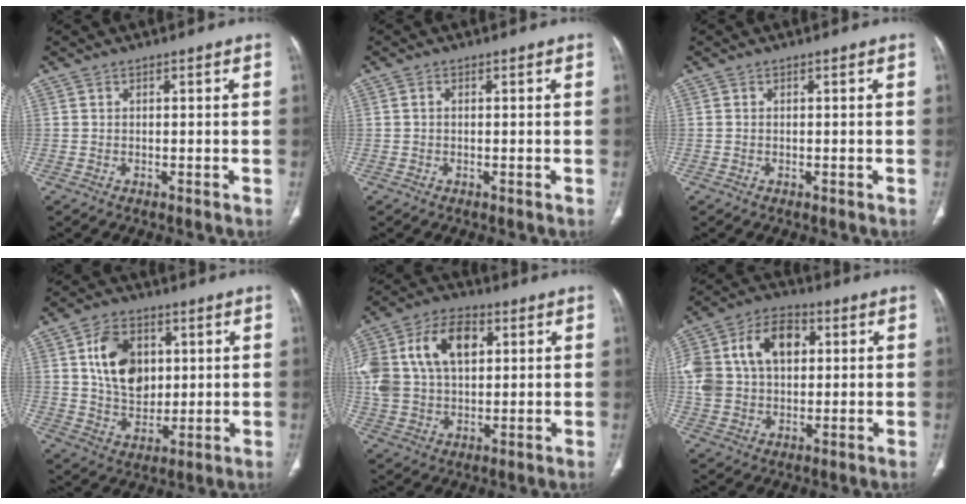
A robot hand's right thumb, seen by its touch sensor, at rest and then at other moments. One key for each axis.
{"total": 0.5, "fx": 0.0, "fy": 0.4, "fz": 0.4, "tx": -0.008, "ty": 0.001, "tz": -0.002}
{"total": 0.0}
{"total": 12.7, "fx": 3.1, "fy": 9.1, "fz": 8.3, "tx": -0.108, "ty": -0.012, "tz": 0.061}
{"total": 20.2, "fx": 5.4, "fy": 13.4, "fz": 14.1, "tx": -0.295, "ty": 0.024, "tz": 0.097}
{"total": 18.7, "fx": 3.9, "fy": 13.0, "fz": 12.8, "tx": -0.252, "ty": 0.023, "tz": 0.067}